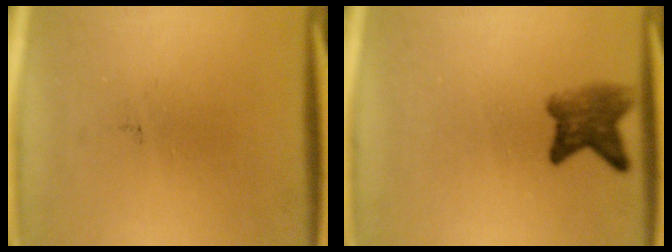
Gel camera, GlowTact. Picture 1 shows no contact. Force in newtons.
{"total": 4.2}